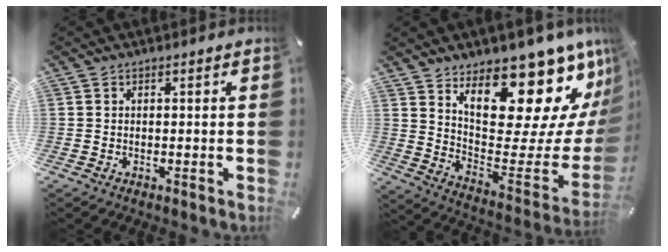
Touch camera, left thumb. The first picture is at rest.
{"total": 21.9, "force": [16.0, 8.5, 12.4], "torque": [-0.145, -0.129, 0.264]}